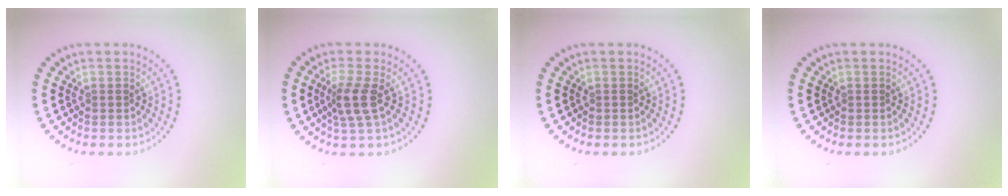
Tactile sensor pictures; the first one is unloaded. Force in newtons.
{"total": 2.6, "press": 2.0, "slide": 1.7}
{"total": 0.0}
{"total": 0.0}